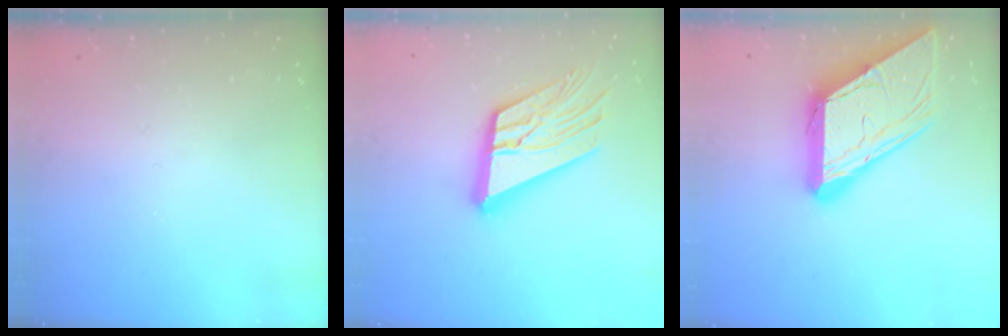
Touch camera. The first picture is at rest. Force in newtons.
{"total": 19.8, "press": 19.7, "slide": 2.3}
{"total": 23.4, "press": 23.3, "slide": 2.5}